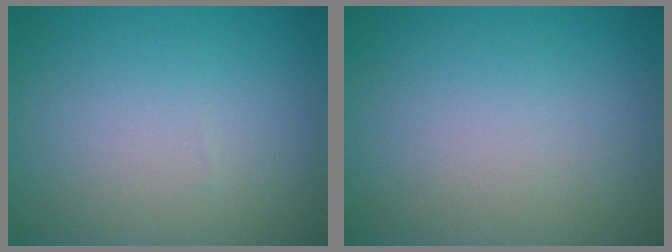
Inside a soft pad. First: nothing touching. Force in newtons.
{"total": 0.0}